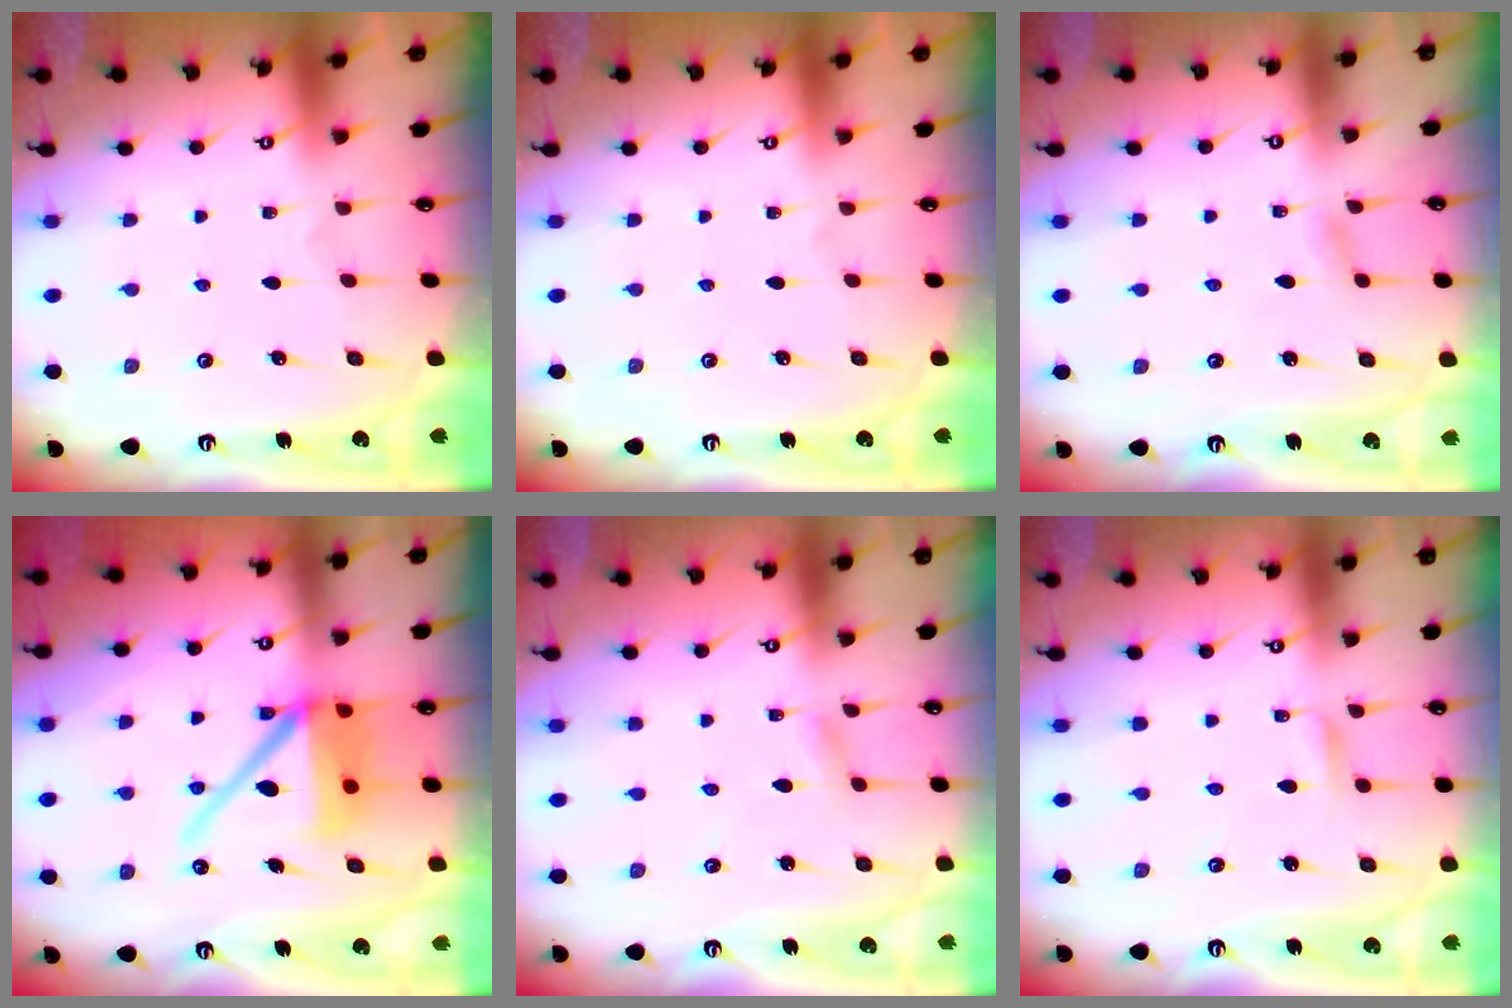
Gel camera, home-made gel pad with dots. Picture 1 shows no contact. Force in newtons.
{"total": 0.0}
{"total": 3.8, "press": 3.8, "slide": 0.3}
{"total": 15.9, "press": 15.7, "slide": 2.0}
{"total": 2.1, "press": 2.1, "slide": 0.1}
{"total": 1.6, "press": 1.6, "slide": 0.2}